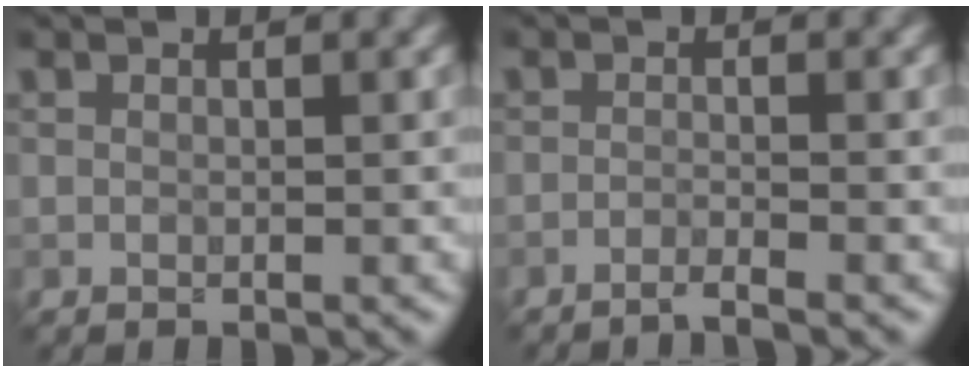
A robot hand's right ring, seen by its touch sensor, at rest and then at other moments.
{"total": 1.4, "force": [-1.1, 0.1, 0.9], "torque": [-0.010, 0.000, -0.032]}